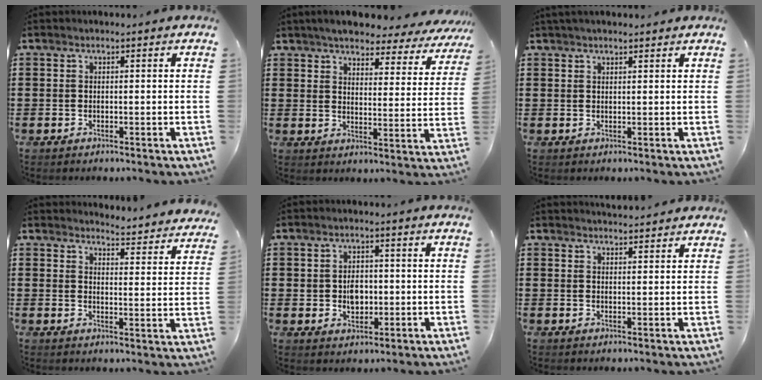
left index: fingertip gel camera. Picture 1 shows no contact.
{"total": 5.0, "force": [4.8, 0.6, 1.4], "torque": [-0.051, -0.032, 0.079]}
{"total": 1.6, "force": [1.4, 0.2, 0.6], "torque": [-0.013, 0.002, 0.027]}
{"total": 4.1, "force": [4.0, -0.1, 0.3], "torque": [-0.017, -0.030, 0.069]}
{"total": 4.1, "force": [0.1, 2.9, 2.9], "torque": [-0.046, 0.003, -0.003]}
{"total": 2.2, "force": [2.2, 0.1, 0.0], "torque": [-0.006, -0.003, 0.043]}